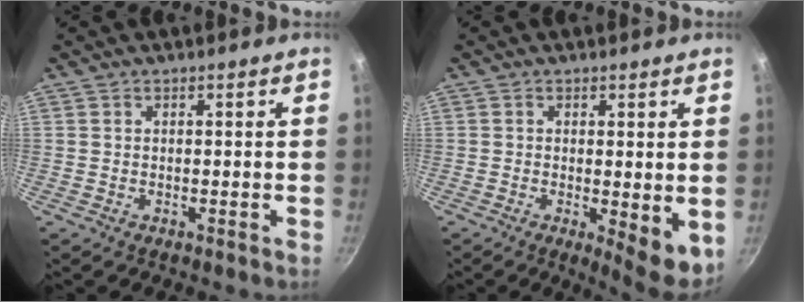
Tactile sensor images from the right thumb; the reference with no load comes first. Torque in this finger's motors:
{"motor_torque": [-0.08, 0.55, -0.03, 0.16, 0.00]}